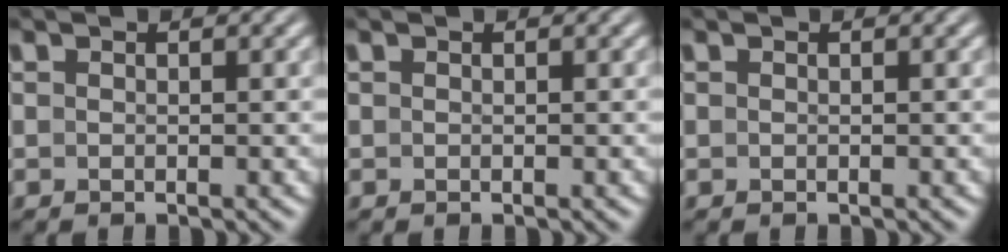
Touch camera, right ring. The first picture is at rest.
{"total": 0.0}
{"total": 0.0}